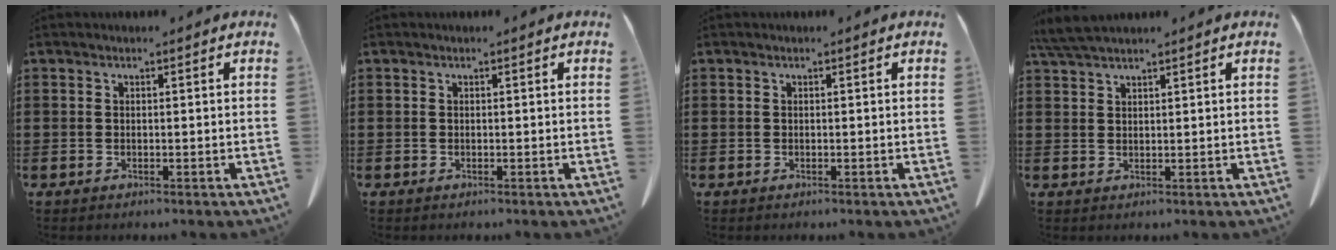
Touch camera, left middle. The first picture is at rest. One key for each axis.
{"total": 0.0}
{"total": 0.0}
{"total": 3.6, "fx": 3.1, "fy": 0.3, "fz": 1.8, "tx": -0.045, "ty": -0.003, "tz": 0.061}